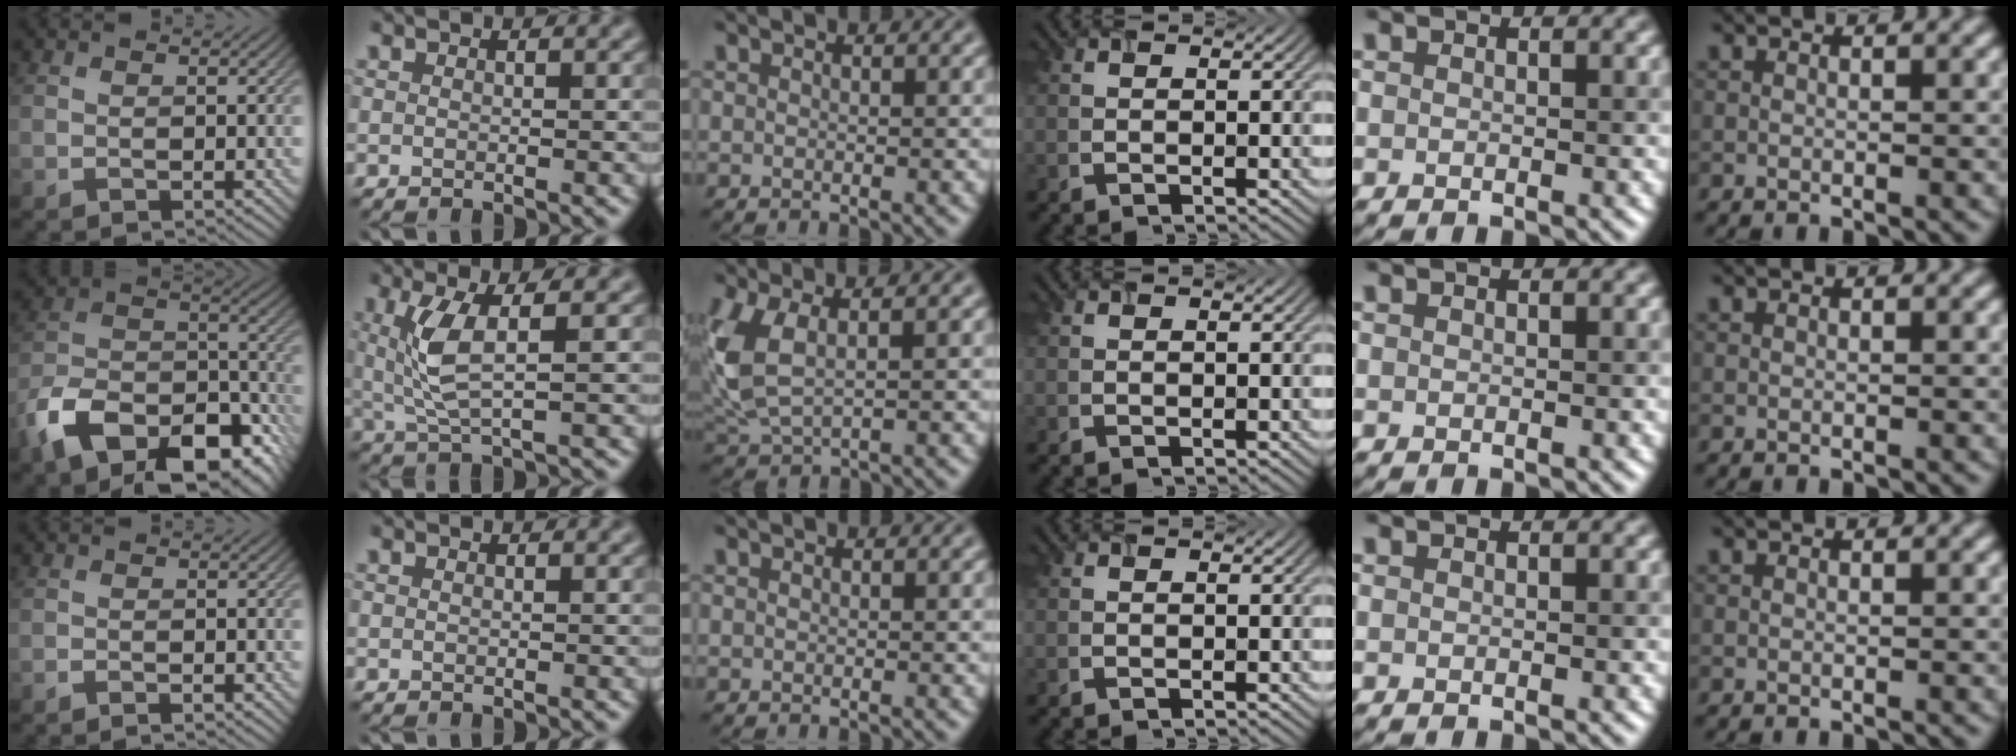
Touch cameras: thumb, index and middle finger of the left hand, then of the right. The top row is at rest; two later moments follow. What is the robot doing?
{"motion": "lift_and_place", "object": "timer"}